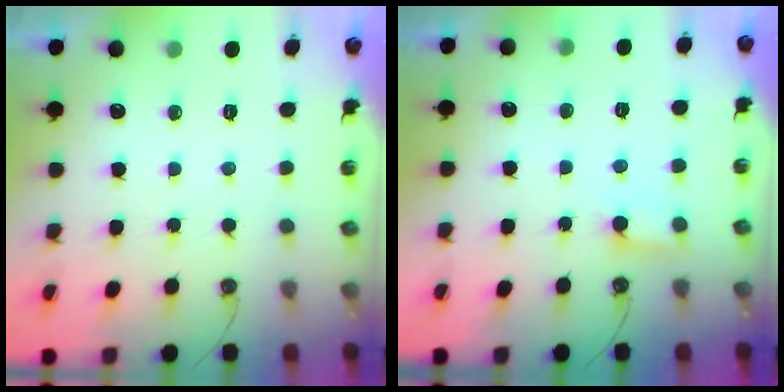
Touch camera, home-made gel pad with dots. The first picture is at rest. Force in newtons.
{"total": 5.8, "press": 5.8, "slide": 0.5}